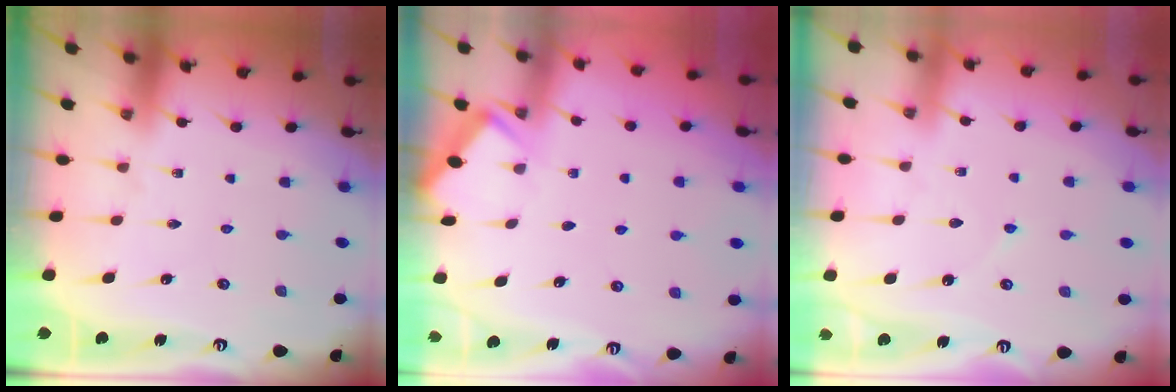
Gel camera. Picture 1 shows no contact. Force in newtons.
{"total": 2.0, "press": 2.0, "slide": 0.3}
{"total": 2.9, "press": 2.9, "slide": 0.4}